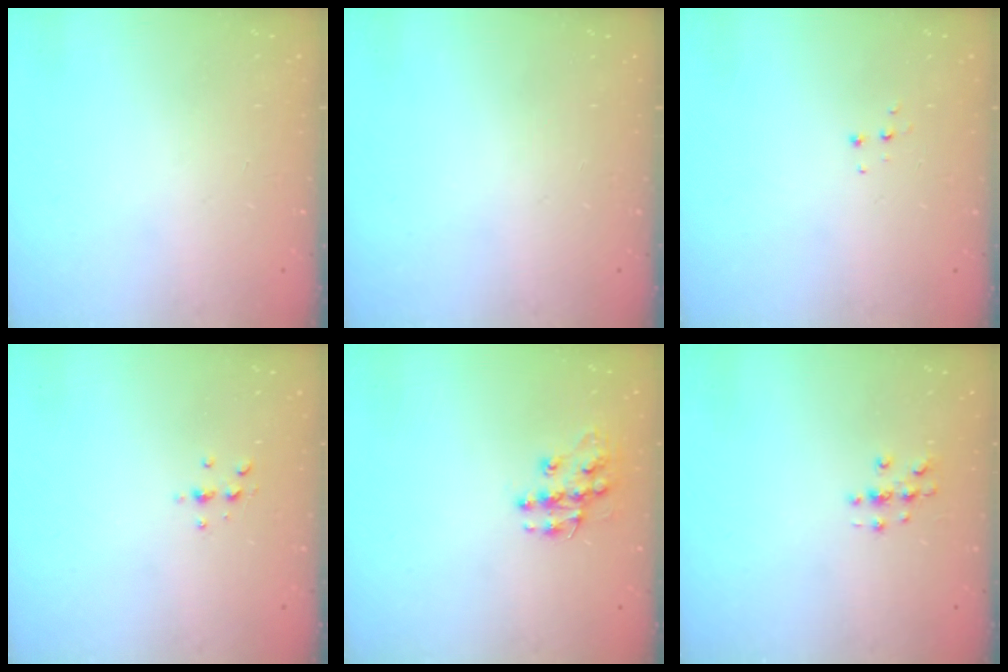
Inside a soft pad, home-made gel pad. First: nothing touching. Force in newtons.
{"total": 0.0}
{"total": 3.9, "press": 3.9, "slide": 0.4}
{"total": 3.3, "press": 3.2, "slide": 0.4}
{"total": 10.0, "press": 10.0, "slide": 0.6}
{"total": 2.7, "press": 2.7, "slide": 0.3}